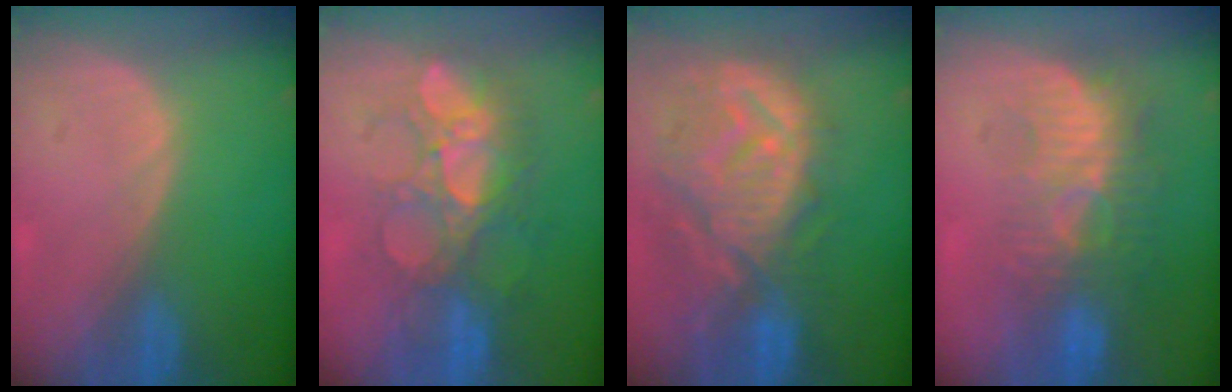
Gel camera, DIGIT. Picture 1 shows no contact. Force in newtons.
{"total": 8.9, "press": 8.8, "slide": 1.4}
{"total": 12.6, "press": 11.2, "slide": 5.8}
{"total": 9.4, "press": 8.7, "slide": 3.6}